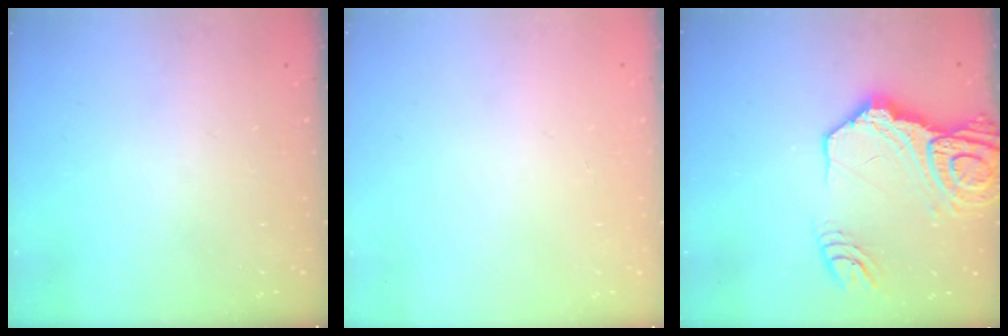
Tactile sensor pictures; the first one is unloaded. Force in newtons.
{"total": 0.0}
{"total": 20.5, "press": 20.3, "slide": 2.7}